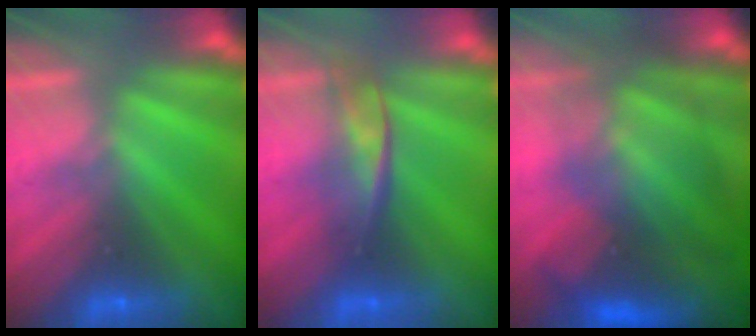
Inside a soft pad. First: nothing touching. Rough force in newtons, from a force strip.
{"total": 2.2}
{"total": 7.4}